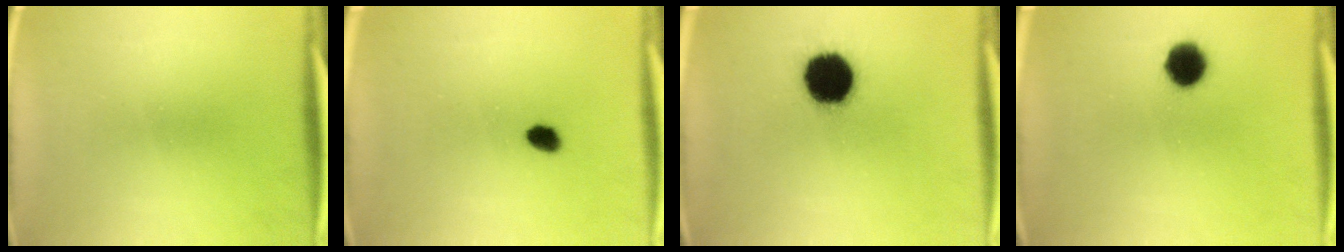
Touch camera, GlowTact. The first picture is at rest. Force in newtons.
{"total": 2.5}
{"total": 16.3}
{"total": 7.2}